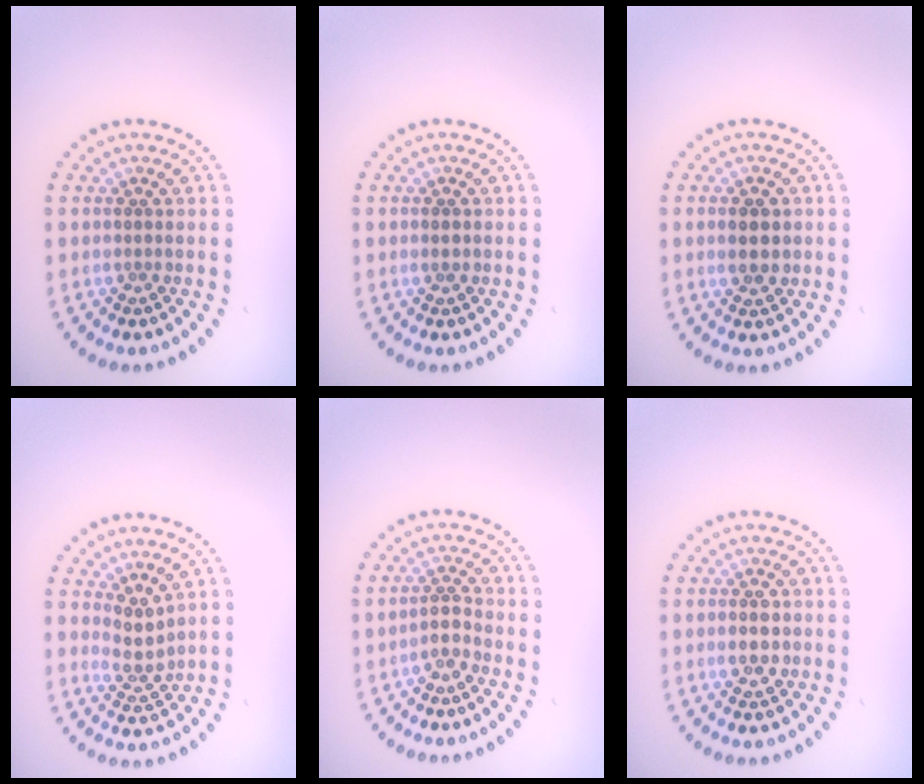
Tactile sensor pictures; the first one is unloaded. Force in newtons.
{"total": 1.0, "press": 1.0, "slide": 0.0}
{"total": 2.3, "press": 2.3, "slide": 0.1}
{"total": 2.4, "press": 1.8, "slide": 1.6}
{"total": 1.6, "press": 1.2, "slide": 1.1}
{"total": 2.7, "press": 2.7, "slide": 0.1}